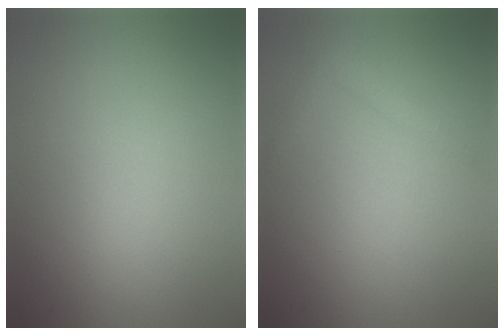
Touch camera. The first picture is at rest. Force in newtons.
{"total": 1.4, "press": 1.4, "slide": 0.1}